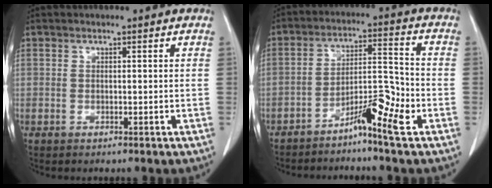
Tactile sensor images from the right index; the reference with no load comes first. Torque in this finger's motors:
{"motor_torque": [0.22, -0.21, 0.17, 0.06]}